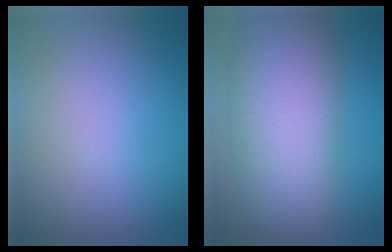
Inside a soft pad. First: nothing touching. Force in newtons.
{"total": 10.9, "press": 10.9, "slide": 0.3}